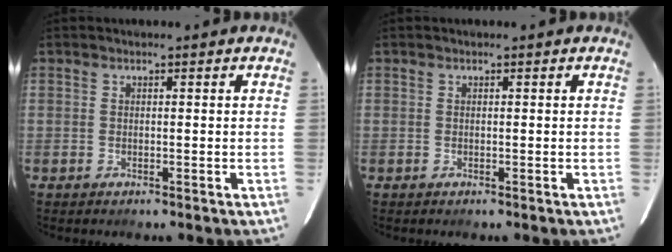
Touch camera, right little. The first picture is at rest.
{"total": 0.0}